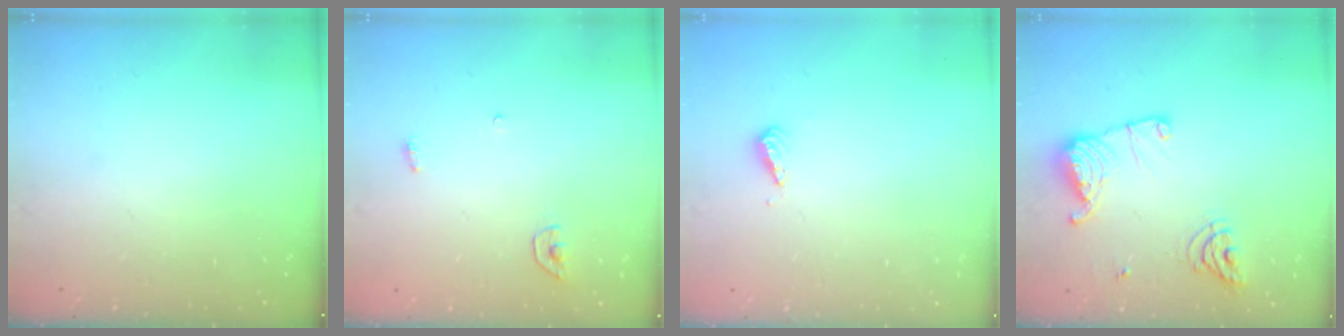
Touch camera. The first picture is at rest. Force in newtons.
{"total": 3.4, "press": 3.4, "slide": 0.3}
{"total": 2.8, "press": 2.8, "slide": 0.7}
{"total": 13.2, "press": 13.2, "slide": 1.2}